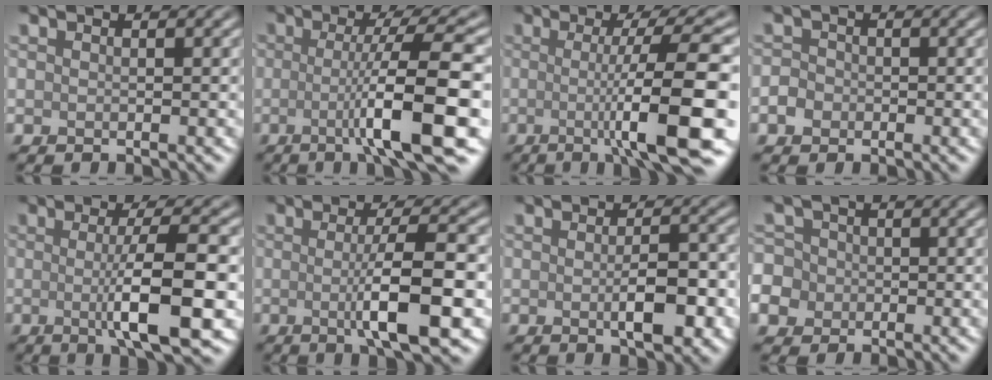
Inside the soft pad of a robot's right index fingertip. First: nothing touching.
{"total": 8.4, "force": [-1.9, 1.1, 8.1], "torque": [-0.121, 0.006, -0.037]}
{"total": 10.7, "force": [-1.4, 1.8, 10.5], "torque": [-0.133, -0.008, -0.023]}
{"total": 1.6, "force": [-0.6, 1.4, 0.6], "torque": [-0.007, 0.001, -0.017]}
{"total": 7.3, "force": [-0.8, 1.4, 7.2], "torque": [-0.110, -0.005, -0.013]}
{"total": 6.6, "force": [-0.9, 1.2, 6.4], "torque": [-0.101, -0.004, -0.016]}
{"total": 4.0, "force": [-0.9, 1.5, 3.6], "torque": [-0.059, -0.004, -0.010]}
{"total": 8.3, "force": [-2.8, 7.4, 2.5], "torque": [-0.066, 0.001, -0.085]}